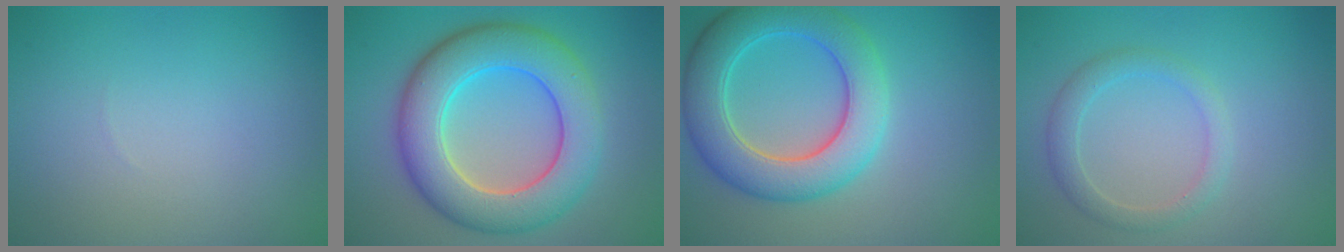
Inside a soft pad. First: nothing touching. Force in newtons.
{"total": 9.3, "press": 9.3, "slide": 0.5}
{"total": 7.4, "press": 7.4, "slide": 0.5}
{"total": 2.3, "press": 2.3, "slide": 0.1}